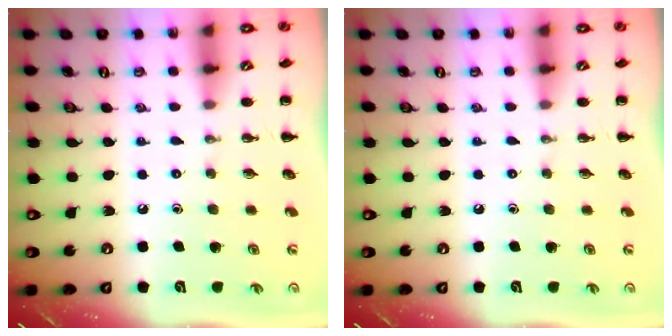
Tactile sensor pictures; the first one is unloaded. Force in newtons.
{"total": 0.0}